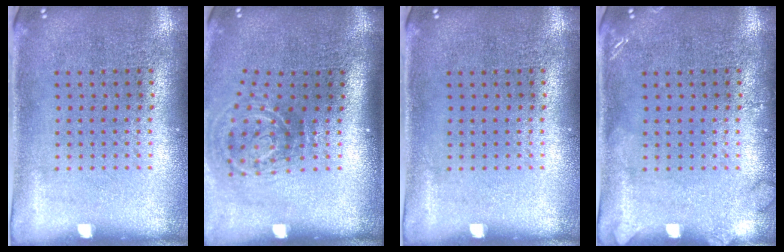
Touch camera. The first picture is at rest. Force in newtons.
{"total": 2.0, "press": 1.2, "slide": 1.6}
{"total": 0.0}
{"total": 1.3, "press": 1.3, "slide": 0.2}